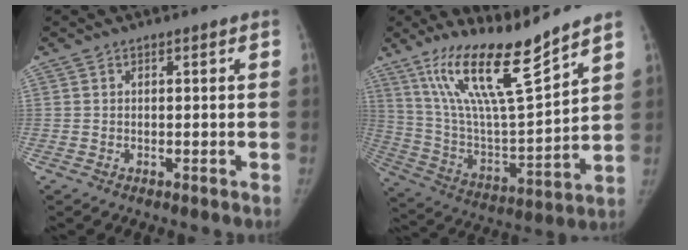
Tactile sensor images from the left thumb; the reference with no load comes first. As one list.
[{"total": 18.6, "force": [13.7, 2.4, 12.4], "torque": [-0.203, -0.078, 0.260]}]